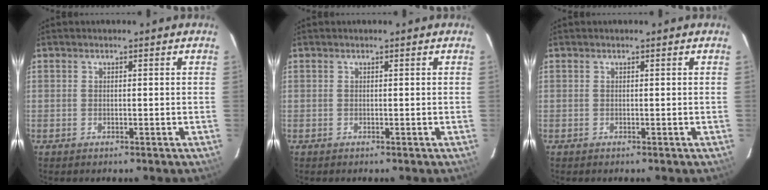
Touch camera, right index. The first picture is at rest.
{"total": 0.0}
{"total": 0.0}